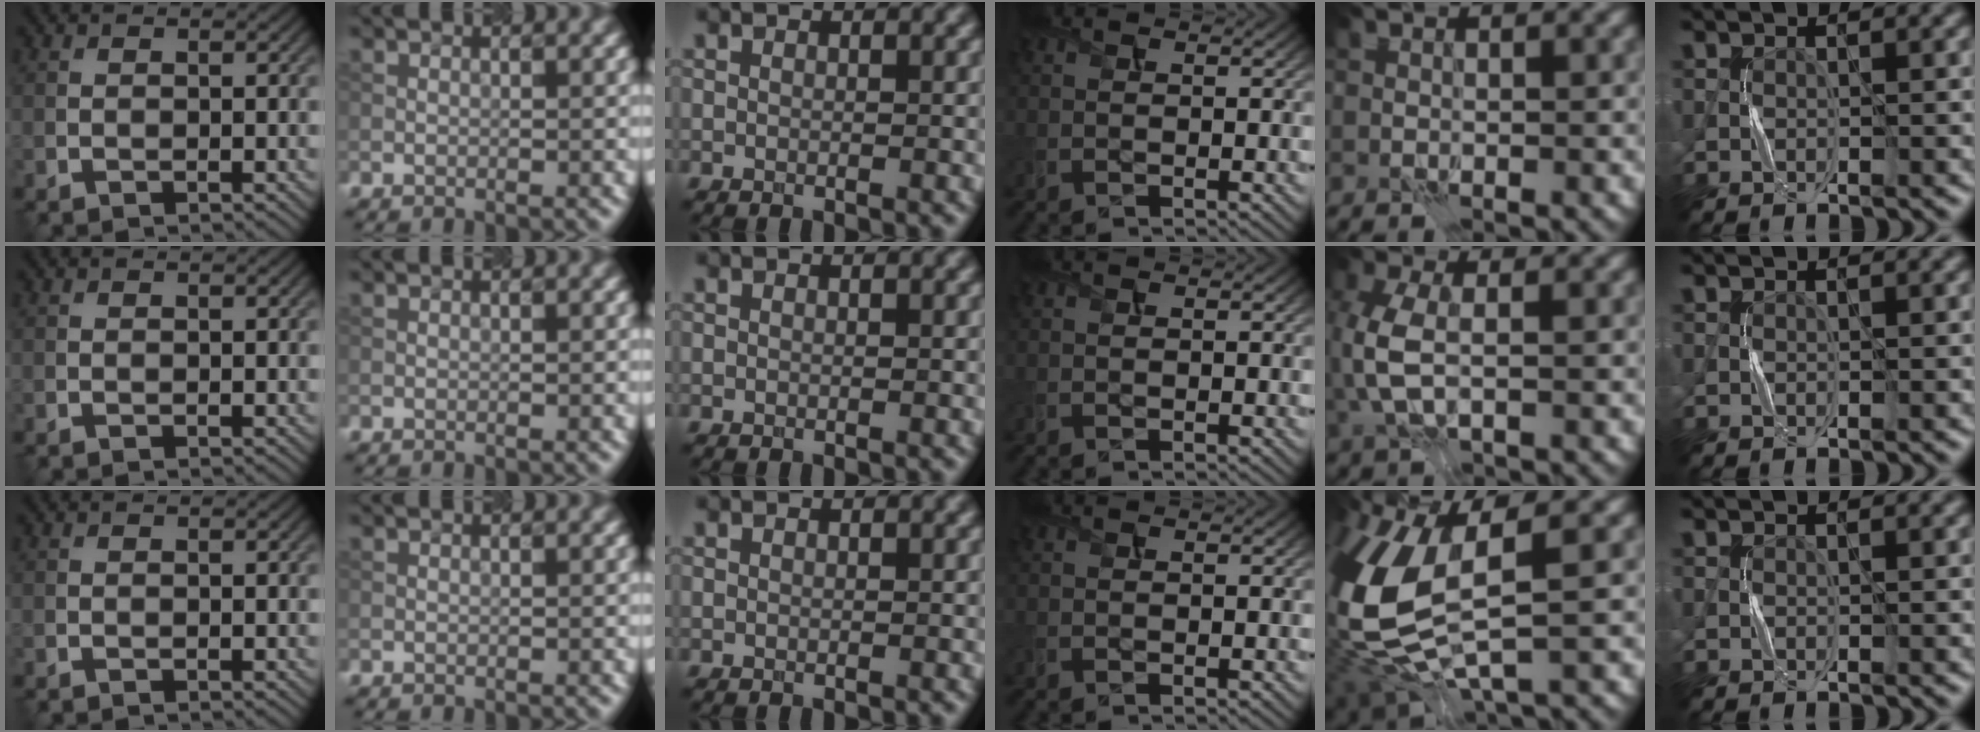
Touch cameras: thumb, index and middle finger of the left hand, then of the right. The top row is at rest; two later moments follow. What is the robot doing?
{"motion": "press", "object": "sticky note"}